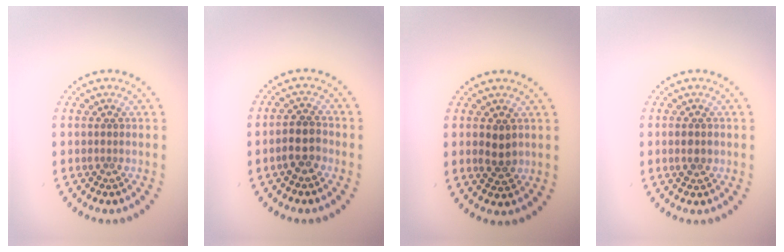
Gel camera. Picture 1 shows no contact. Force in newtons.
{"total": 2.4, "press": 2.3, "slide": 0.8}
{"total": 2.1, "press": 2.1, "slide": 0.2}
{"total": 1.4, "press": 1.4, "slide": 0.0}